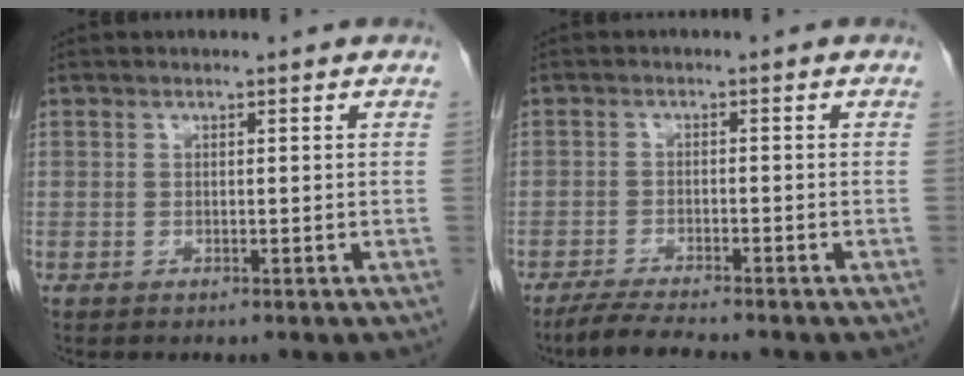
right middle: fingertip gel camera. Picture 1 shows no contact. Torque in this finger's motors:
{"motor_torque": [0.30, -0.22, 0.01, 0.02]}